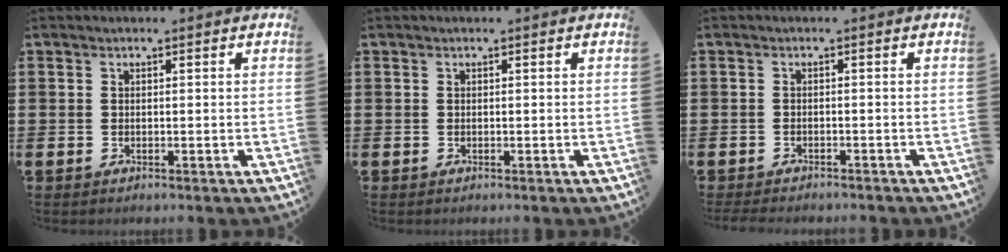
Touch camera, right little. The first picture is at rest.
{"total": 0.0}
{"total": 1.0, "force": [-1.0, 0.1, 0.1], "torque": [-0.005, 0.000, -0.021]}